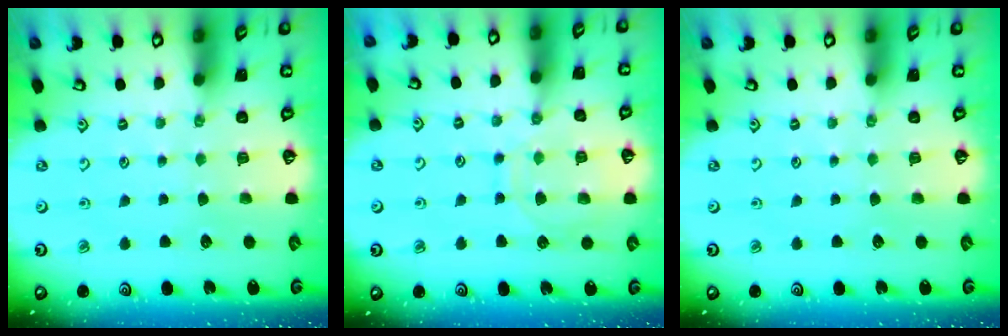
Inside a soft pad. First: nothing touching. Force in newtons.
{"total": 11.0, "press": 11.0, "slide": 1.1}
{"total": 0.0}